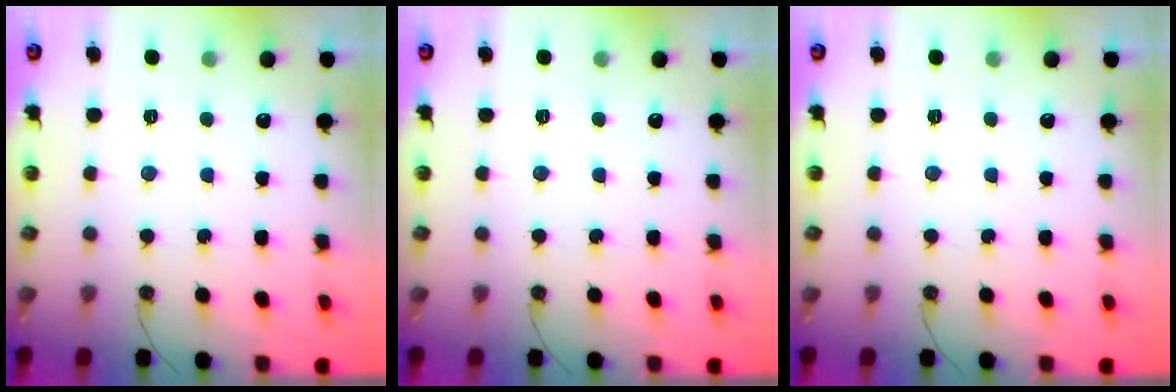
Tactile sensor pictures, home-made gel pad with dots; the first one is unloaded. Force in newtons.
{"total": 0.0}
{"total": 0.0}